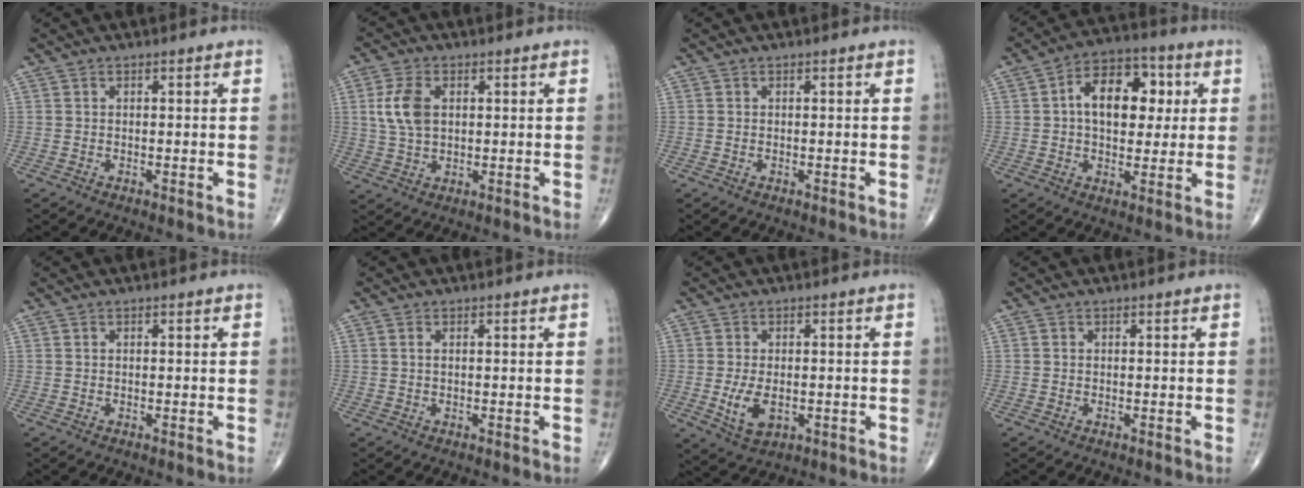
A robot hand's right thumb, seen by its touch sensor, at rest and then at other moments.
{"total": 6.3, "force": [1.3, 4.0, 4.7], "torque": [-0.093, -0.001, 0.026]}
{"total": 0.0}
{"total": 13.5, "force": [2.4, 8.5, 10.3], "torque": [-0.125, 0.016, 0.029]}
{"total": 0.0}
{"total": 0.7, "force": [0.2, 0.3, 0.6], "torque": [-0.014, 0.003, 0.004]}
{"total": 6.0, "force": [-1.1, 3.5, 4.7], "torque": [-0.085, -0.011, -0.011]}
{"total": 0.0}